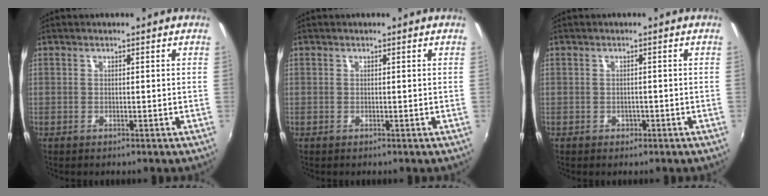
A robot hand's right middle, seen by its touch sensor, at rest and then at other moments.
{"total": 0.0}
{"total": 1.2, "force": [-0.7, 1.0, 0.3], "torque": [-0.006, 0.000, -0.005]}